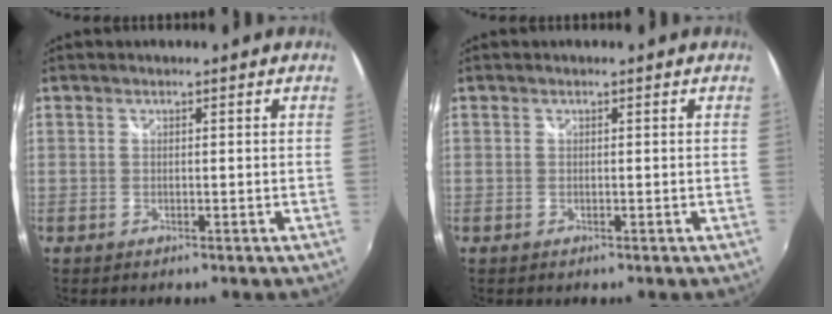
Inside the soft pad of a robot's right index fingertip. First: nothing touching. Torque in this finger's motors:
{"motor_torque": [0.00, 0.00, 0.00, 0.00]}